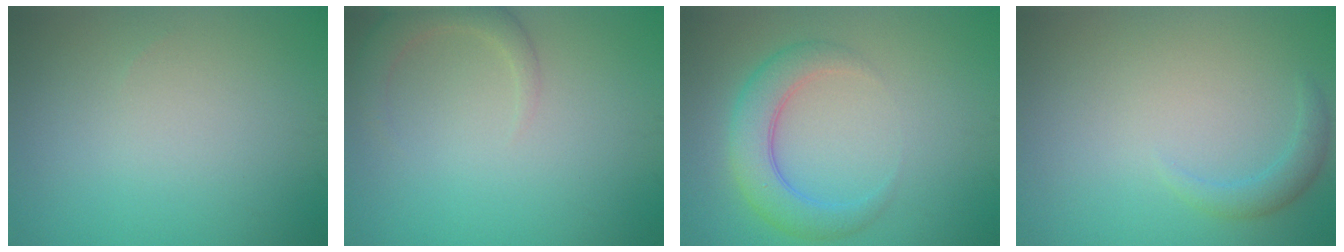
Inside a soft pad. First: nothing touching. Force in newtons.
{"total": 2.4, "press": 2.4, "slide": 0.3}
{"total": 4.5, "press": 4.5, "slide": 0.2}
{"total": 1.6, "press": 1.6, "slide": 0.1}